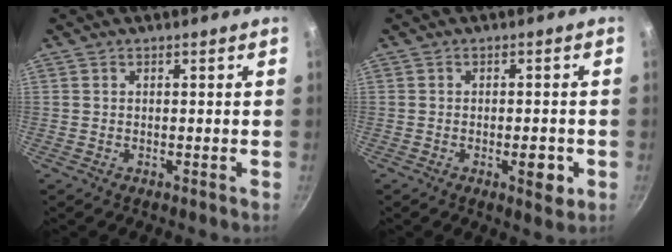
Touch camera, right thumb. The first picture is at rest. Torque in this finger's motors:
{"motor_torque": [1.09, 0.86, 0.78, -0.46, 0.05]}